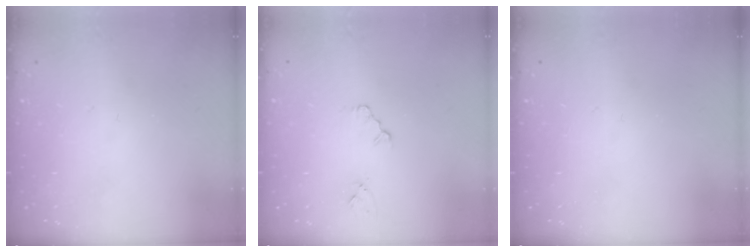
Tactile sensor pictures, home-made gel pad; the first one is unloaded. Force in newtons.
{"total": 2.3, "press": 2.2, "slide": 0.4}
{"total": 0.0}